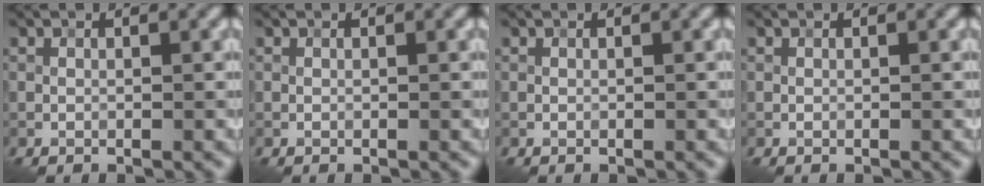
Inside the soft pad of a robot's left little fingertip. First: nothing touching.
{"total": 0.0}
{"total": 0.0}
{"total": 0.0}